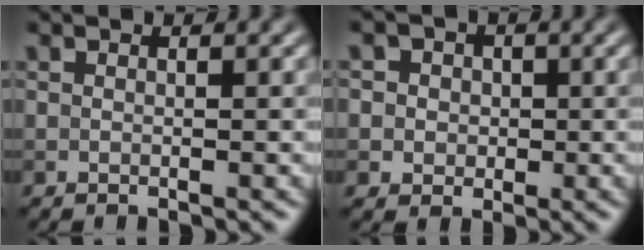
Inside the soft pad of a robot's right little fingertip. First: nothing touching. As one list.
[{"total": 4.8, "force": [1.3, 4.2, 1.8], "torque": [-0.016, 0.023, 0.001]}]